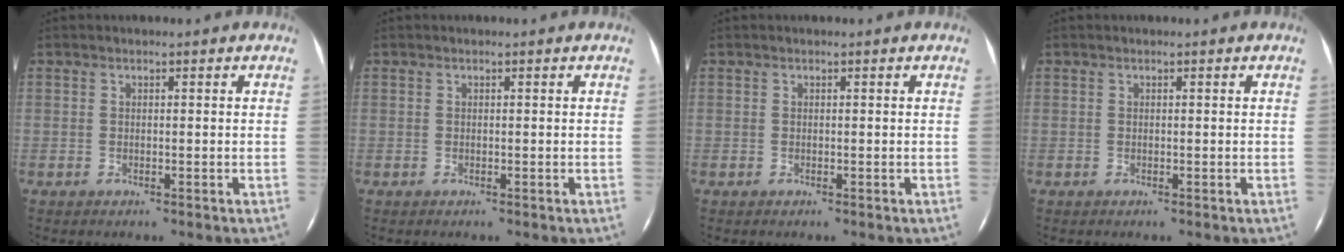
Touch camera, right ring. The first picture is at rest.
{"total": 0.0}
{"total": 0.0}
{"total": 0.0}